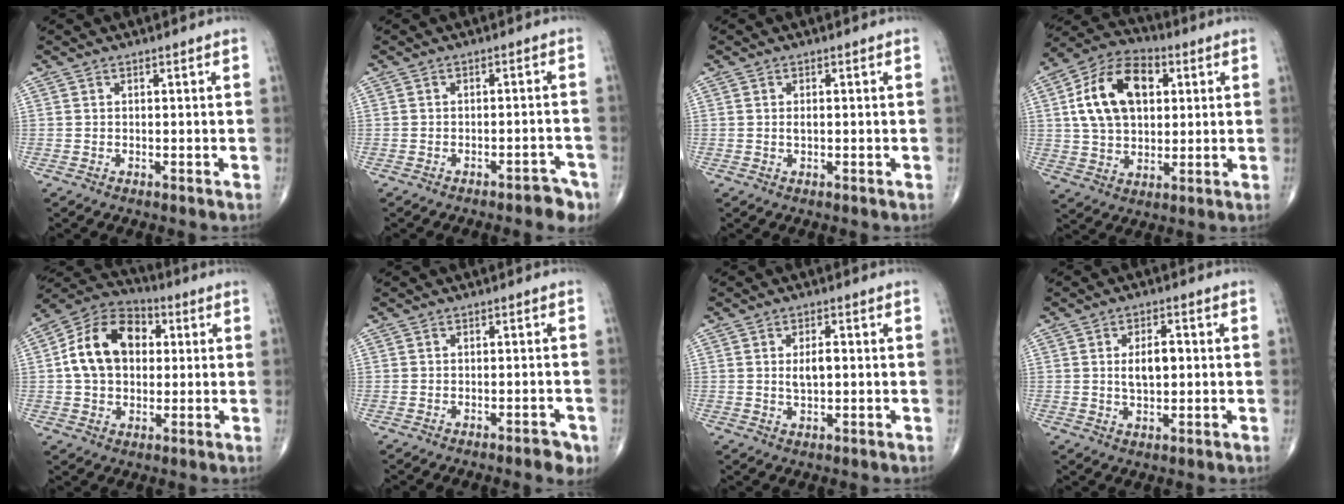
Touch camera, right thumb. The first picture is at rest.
{"total": 4.7, "force": [-3.5, 1.8, 2.4], "torque": [-0.018, 0.029, -0.043]}
{"total": 1.2, "force": [0.0, 0.6, 1.0], "torque": [-0.019, 0.000, 0.002]}
{"total": 16.3, "force": [4.1, 10.4, 11.9], "torque": [-0.193, 0.011, 0.068]}
{"total": 15.0, "force": [2.1, 10.8, 10.3], "torque": [-0.153, 0.020, 0.025]}
{"total": 2.9, "force": [-1.8, 1.0, 2.1], "torque": [-0.025, 0.010, -0.022]}
{"total": 3.8, "force": [0.3, 1.9, 3.3], "torque": [-0.056, 0.000, 0.007]}
{"total": 5.8, "force": [0.5, 3.1, 4.9], "torque": [-0.077, 0.004, 0.010]}